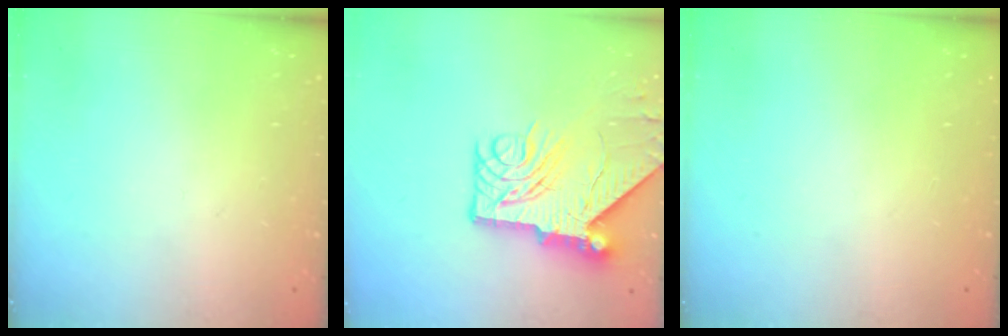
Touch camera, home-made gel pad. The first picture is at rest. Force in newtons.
{"total": 13.5, "press": 13.4, "slide": 1.7}
{"total": 0.0}